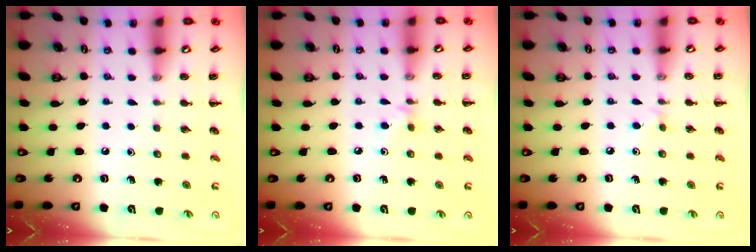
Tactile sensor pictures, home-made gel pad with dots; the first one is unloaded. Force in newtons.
{"total": 3.3, "press": 3.1, "slide": 1.1}
{"total": 3.6, "press": 3.4, "slide": 1.3}